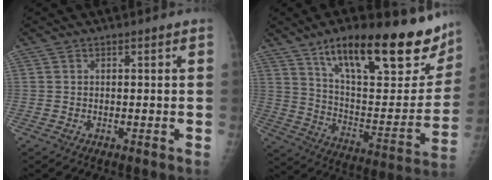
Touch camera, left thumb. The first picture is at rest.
{"total": 28.4, "force": [19.4, 9.1, 18.7], "torque": [-0.233, -0.068, 0.297]}